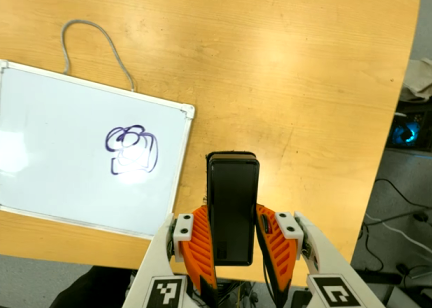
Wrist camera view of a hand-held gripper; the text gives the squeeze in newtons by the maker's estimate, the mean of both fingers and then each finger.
{"total": 5.1, "left": 3.3, "right": 6.9}